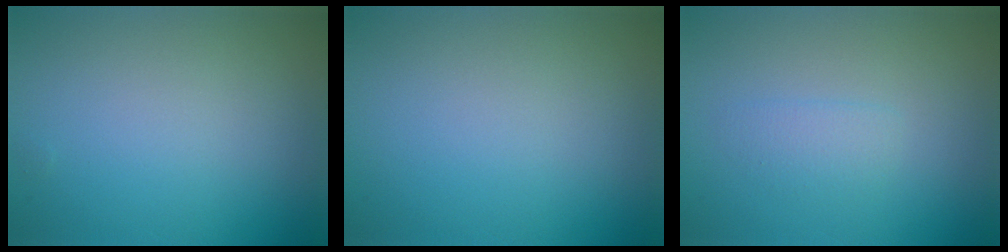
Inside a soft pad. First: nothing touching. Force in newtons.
{"total": 0.0}
{"total": 1.3, "press": 1.3, "slide": 0.1}